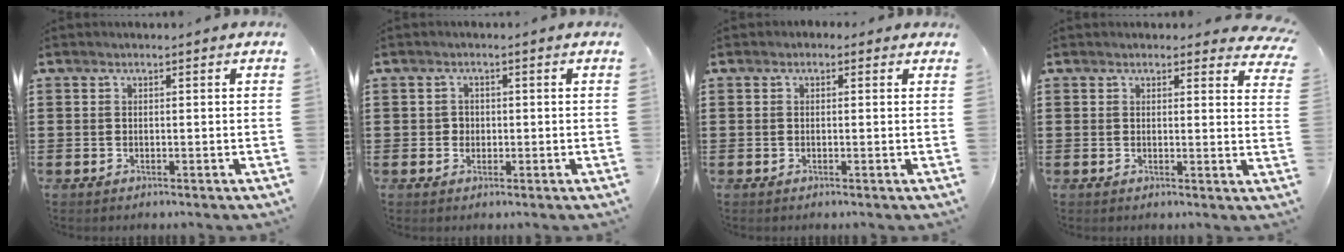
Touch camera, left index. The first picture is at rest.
{"total": 1.4, "force": [0.0, 1.4, 0.3], "torque": [-0.012, 0.007, -0.002]}
{"total": 0.8, "force": [0.1, 0.7, 0.5], "torque": [-0.010, 0.007, 0.000]}
{"total": 2.1, "force": [2.0, 0.4, 0.5], "torque": [-0.010, -0.007, 0.038]}